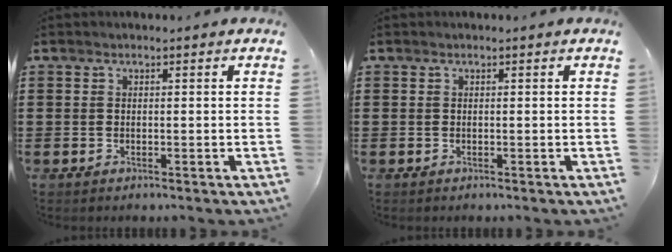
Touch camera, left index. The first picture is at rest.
{"total": 0.0}